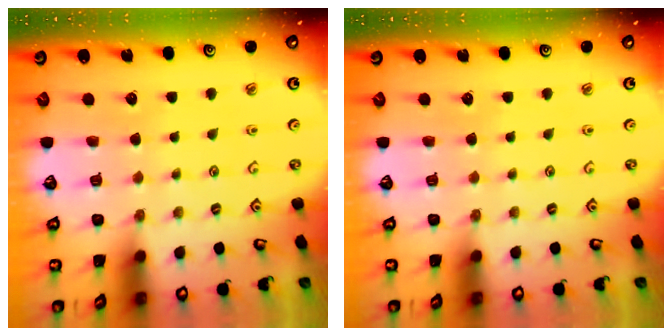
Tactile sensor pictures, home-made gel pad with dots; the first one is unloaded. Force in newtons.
{"total": 0.0}